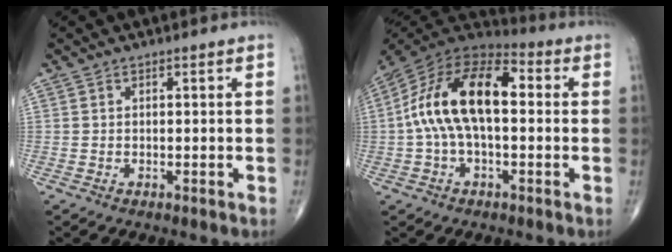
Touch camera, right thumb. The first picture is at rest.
{"total": 17.4, "force": [1.0, 8.9, 14.9], "torque": [-0.273, 0.044, 0.005]}